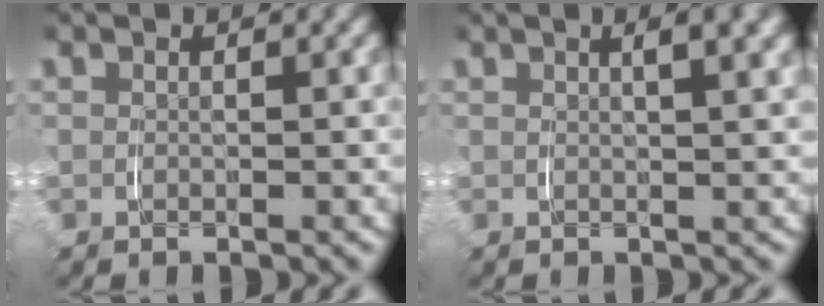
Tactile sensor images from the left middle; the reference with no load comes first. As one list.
[{"total": 3.0, "force": [2.0, 0.2, 2.3], "torque": [-0.016, 0.018, 0.028]}]